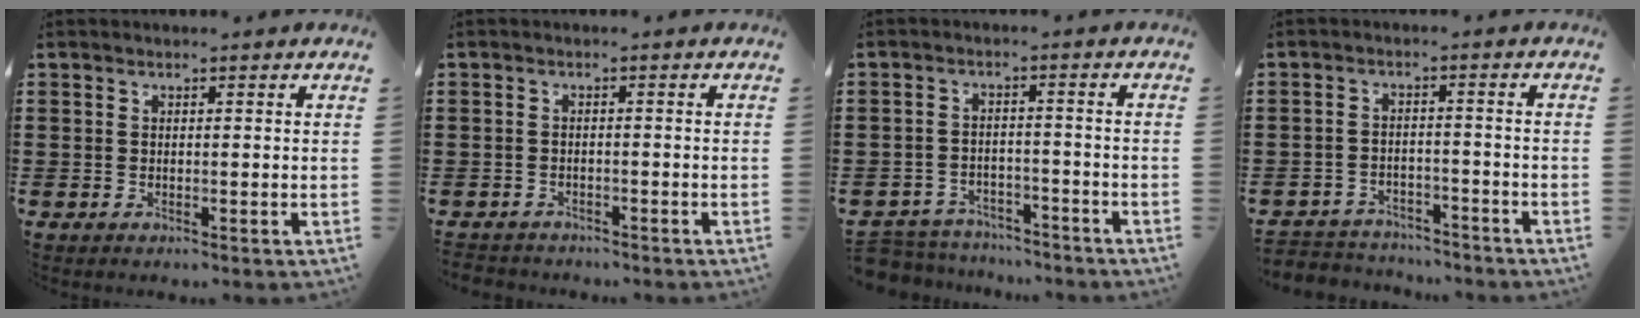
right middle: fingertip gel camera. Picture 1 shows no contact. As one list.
[{"total": 1.8, "force": [-1.7, 0.5, -0.4], "torque": [0.001, 0.002, -0.041]}, {"total": 4.8, "force": [-4.7, 1.0, -0.1], "torque": [-0.016, 0.007, -0.104]}, {"total": 3.7, "force": [-3.7, 0.7, -0.3], "torque": [-0.003, 0.003, -0.081]}]